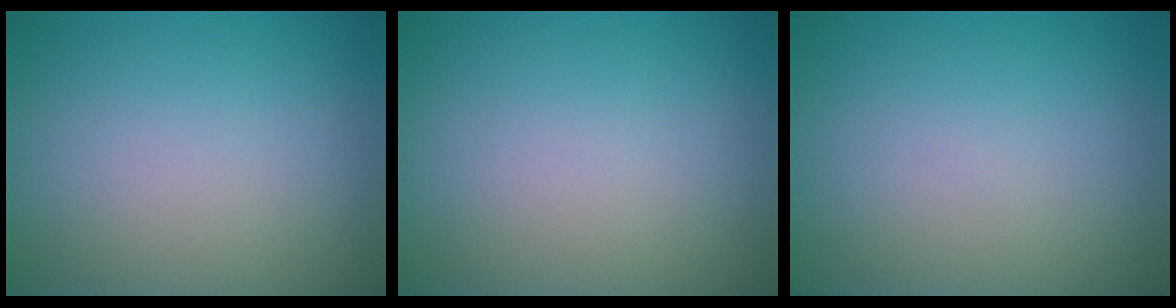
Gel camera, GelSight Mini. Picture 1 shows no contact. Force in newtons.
{"total": 0.0}
{"total": 0.0}